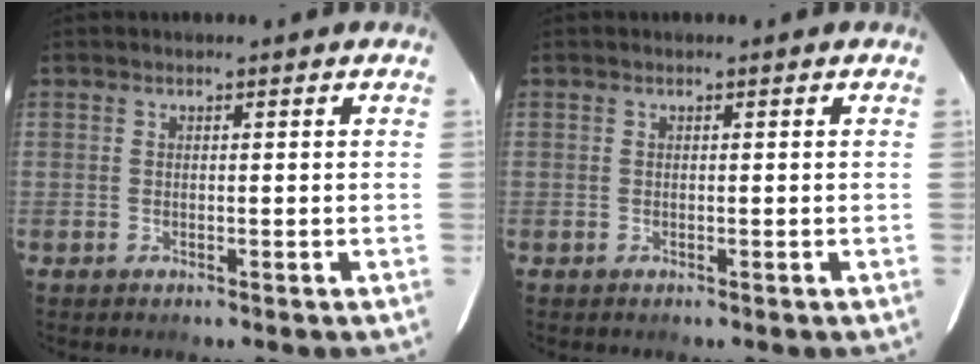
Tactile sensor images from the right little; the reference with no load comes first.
{"total": 0.0}